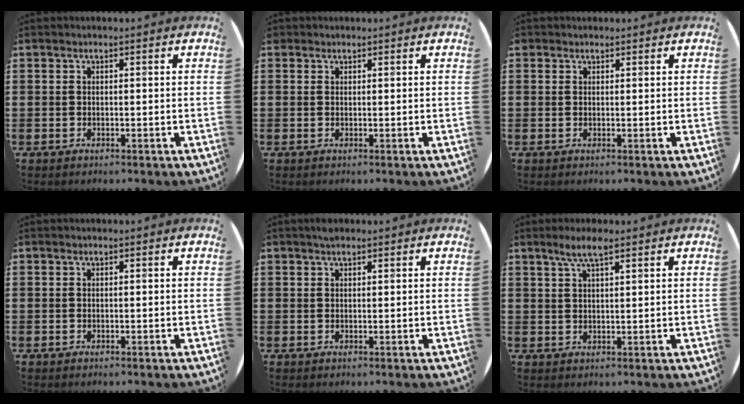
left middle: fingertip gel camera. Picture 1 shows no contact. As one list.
[{"total": 0.6, "force": [0.5, 0.2, -0.1], "torque": [0.003, 0.003, 0.010]}, {"total": 0.7, "force": [0.6, 0.3, -0.1], "torque": [0.001, 0.003, 0.012]}, {"total": 0.0}, {"total": 0.9, "force": [0.8, 0.3, 0.2], "torque": [-0.005, 0.002, 0.016]}, {"total": 3.8, "force": [2.7, 0.8, 2.6], "torque": [-0.056, 0.006, 0.047]}]